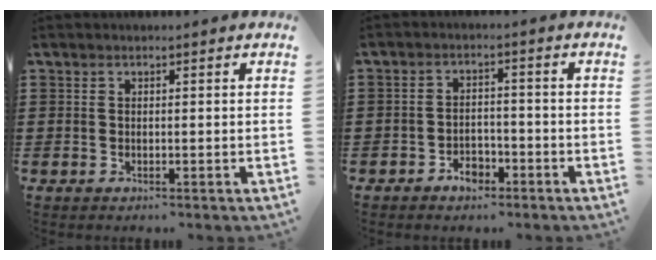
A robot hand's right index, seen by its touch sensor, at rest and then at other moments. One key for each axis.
{"total": 3.2, "fx": -2.4, "fy": 1.8, "fz": 1.2, "tx": -0.024, "ty": 0.006, "tz": -0.048}